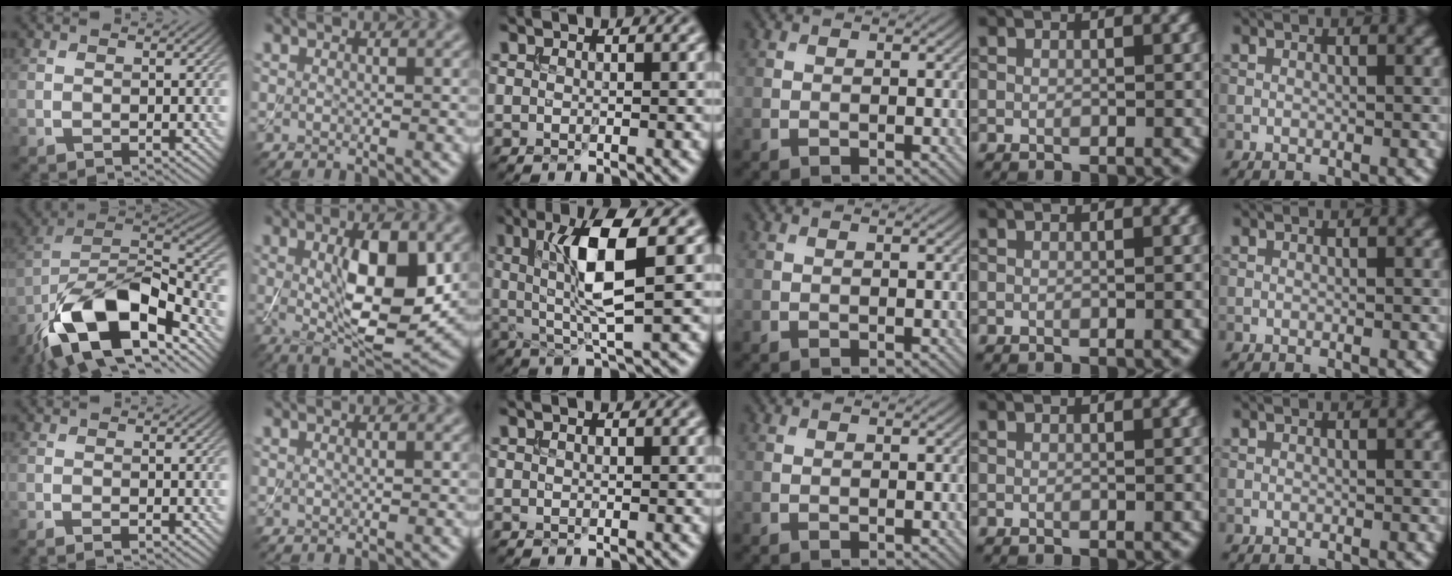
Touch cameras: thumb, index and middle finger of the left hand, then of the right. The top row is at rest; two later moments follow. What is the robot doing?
{"motion": "assemble", "object": "toy tower of hanoi"}